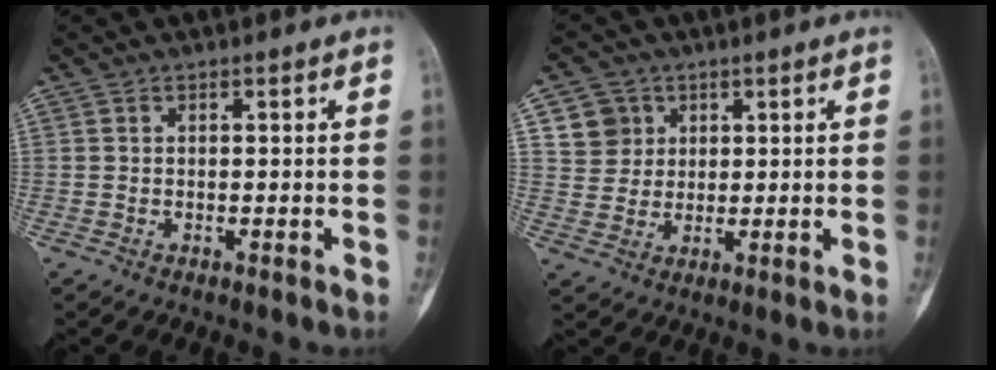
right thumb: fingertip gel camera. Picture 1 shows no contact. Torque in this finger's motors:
{"motor_torque": [-0.75, 0.65, 0.12, -0.06, 0.01]}